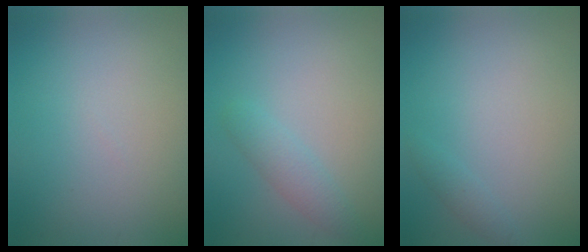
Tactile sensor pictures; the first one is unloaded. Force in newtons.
{"total": 1.9, "press": 1.9, "slide": 0.1}
{"total": 0.8, "press": 0.8, "slide": 0.0}